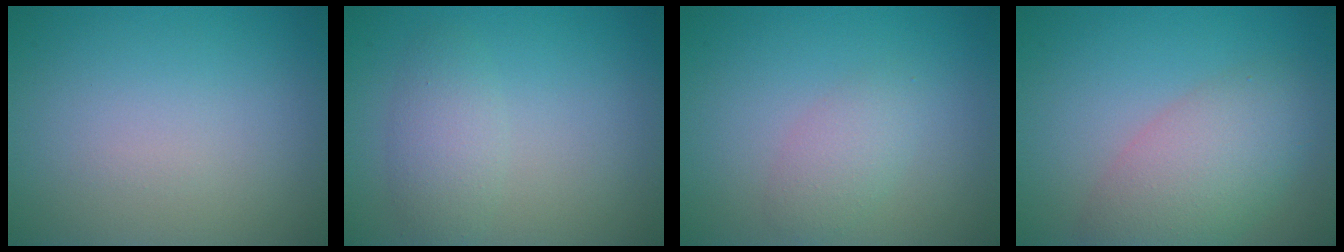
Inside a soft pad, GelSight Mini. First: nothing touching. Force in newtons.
{"total": 2.5, "press": 2.5, "slide": 0.2}
{"total": 2.1, "press": 2.1, "slide": 0.0}
{"total": 5.7, "press": 5.7, "slide": 0.3}